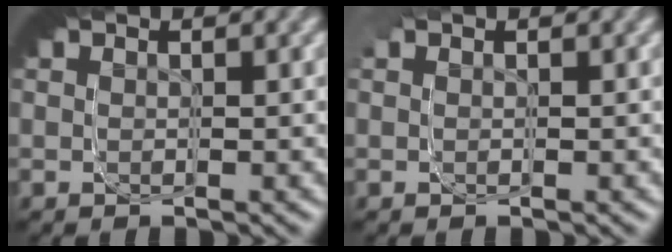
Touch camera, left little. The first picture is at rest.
{"total": 0.9, "force": [0.6, -0.4, -0.5], "torque": [0.007, 0.001, 0.010]}